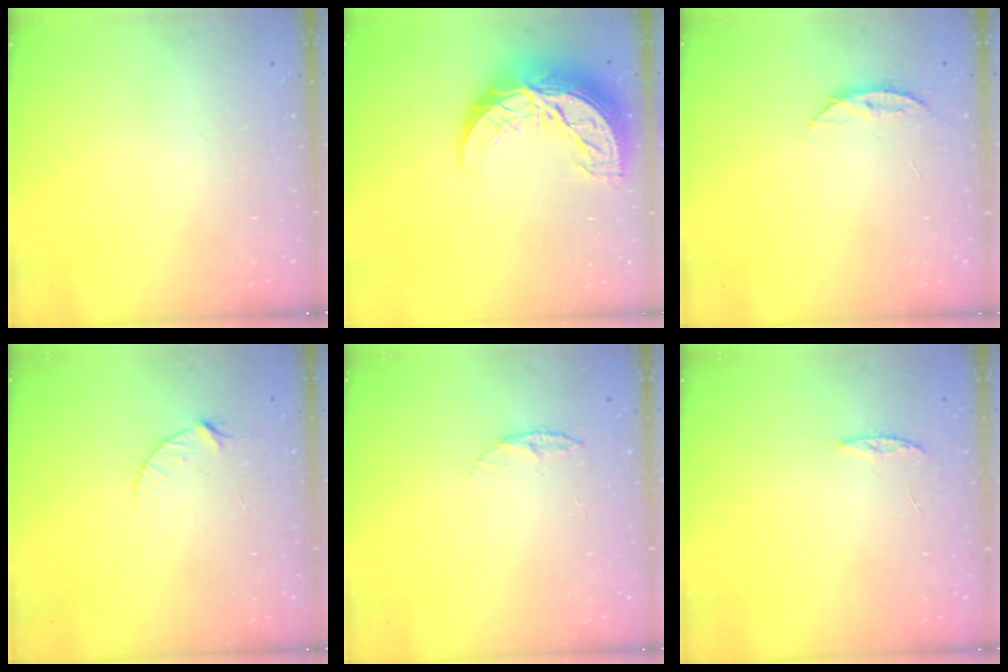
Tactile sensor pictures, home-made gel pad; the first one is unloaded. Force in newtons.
{"total": 14.7, "press": 14.7, "slide": 1.0}
{"total": 4.4, "press": 4.3, "slide": 0.5}
{"total": 5.5, "press": 5.4, "slide": 0.6}
{"total": 4.4, "press": 4.4, "slide": 0.5}
{"total": 2.4, "press": 2.4, "slide": 0.2}